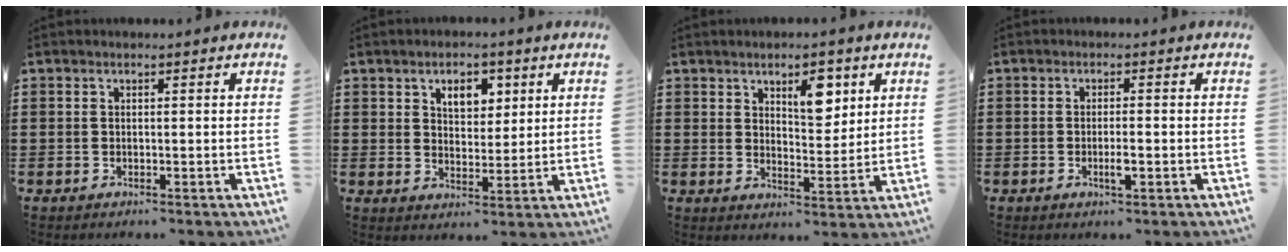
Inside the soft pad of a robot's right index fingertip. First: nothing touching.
{"total": 4.6, "force": [2.3, 2.9, 2.7], "torque": [-0.040, 0.005, 0.035]}
{"total": 6.8, "force": [3.6, 3.4, 4.7], "torque": [-0.062, -0.003, 0.055]}
{"total": 2.3, "force": [-0.8, 0.4, 2.1], "torque": [-0.045, -0.002, -0.017]}